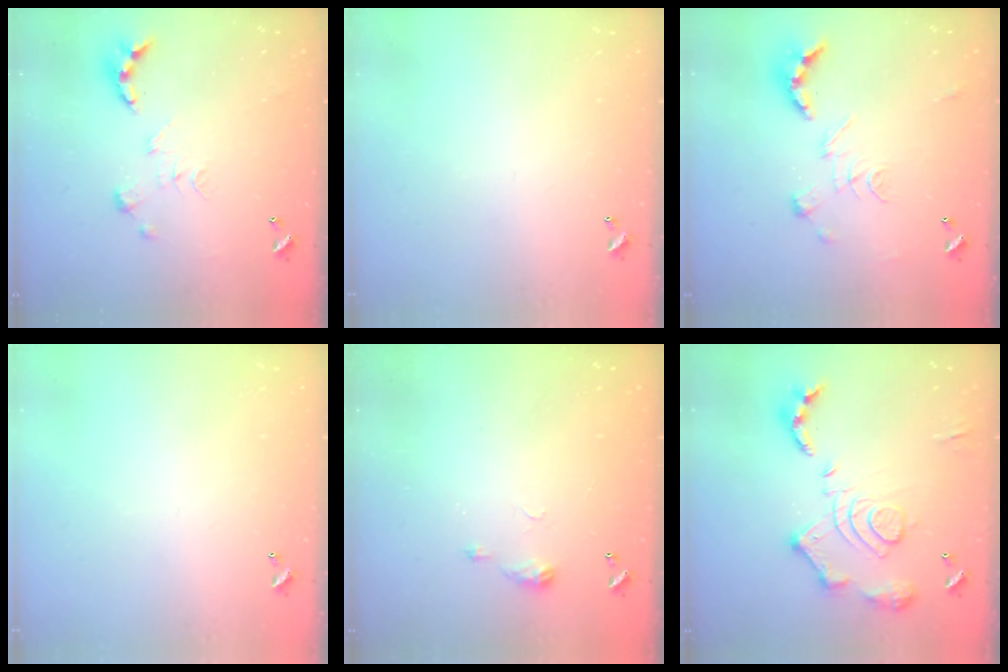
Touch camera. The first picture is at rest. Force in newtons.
{"total": 0.0}
{"total": 2.5, "press": 2.0, "slide": 1.5}
{"total": 0.0}
{"total": 5.4, "press": 5.3, "slide": 0.8}
{"total": 16.6, "press": 16.6, "slide": 1.7}